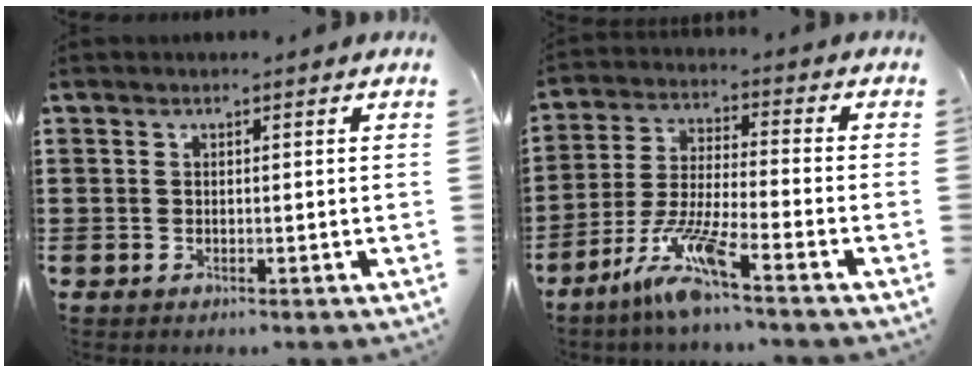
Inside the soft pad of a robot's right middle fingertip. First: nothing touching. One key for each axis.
{"total": 8.8, "fx": -6.4, "fy": 0.6, "fz": 6.0, "tx": -0.135, "ty": -0.014, "tz": -0.127}